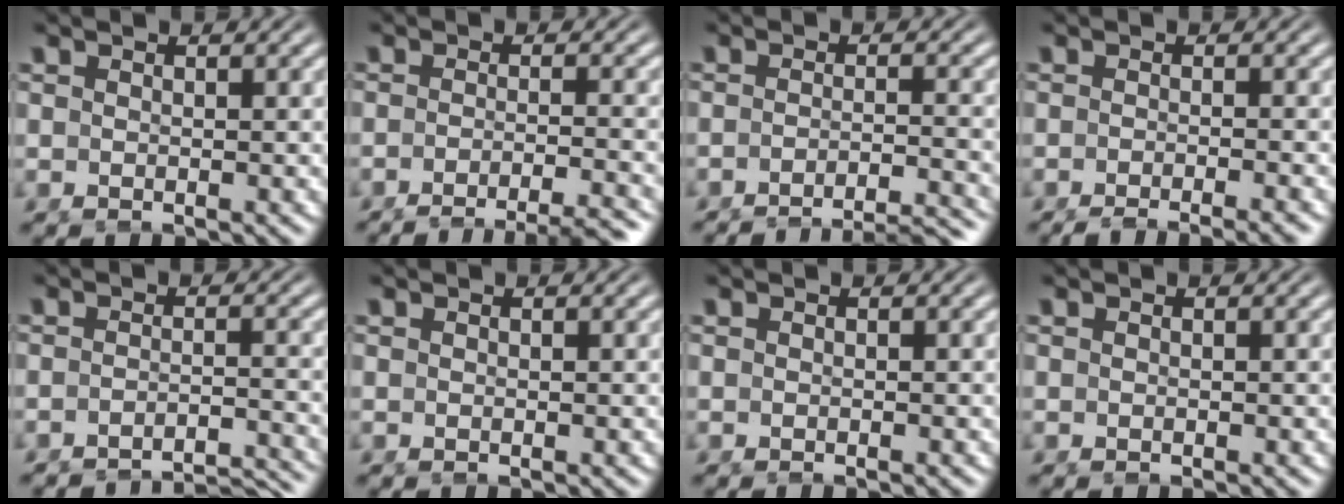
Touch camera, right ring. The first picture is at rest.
{"total": 8.5, "force": [-7.8, 1.4, 3.3], "torque": [-0.031, -0.018, -0.110]}
{"total": 9.3, "force": [-8.9, 1.3, 2.5], "torque": [-0.013, -0.022, -0.129]}
{"total": 5.3, "force": [-5.0, 0.6, 1.8], "torque": [-0.017, -0.009, -0.073]}
{"total": 7.1, "force": [-7.0, 0.4, 0.9], "torque": [0.001, -0.023, -0.104]}
{"total": 0.0}
{"total": 0.5, "force": [-0.4, -0.3, 0.2], "torque": [-0.001, 0.002, -0.007]}
{"total": 0.0}